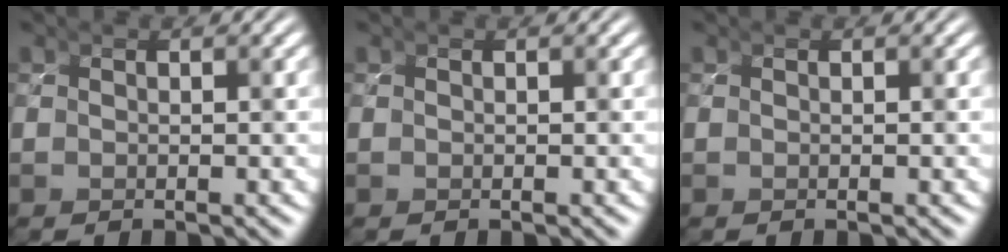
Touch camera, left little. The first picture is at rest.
{"total": 0.0}
{"total": 0.0}